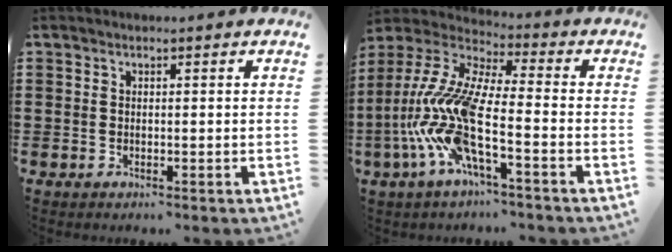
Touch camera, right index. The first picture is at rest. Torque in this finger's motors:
{"motor_torque": [2.14, 0.00, 1.05, 0.21]}